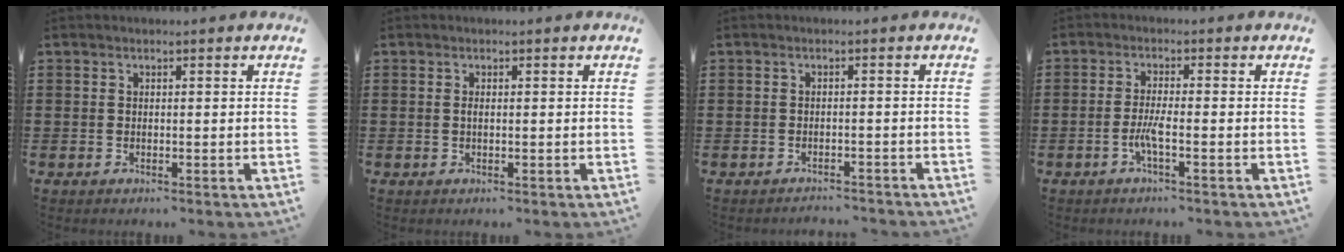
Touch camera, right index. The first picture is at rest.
{"total": 0.6, "force": [0.0, 0.1, 0.6], "torque": [-0.014, -0.003, 0.001]}
{"total": 1.6, "force": [-1.6, 0.1, -0.1], "torque": [-0.005, 0.001, -0.035]}
{"total": 2.9, "force": [-1.4, 0.2, 2.5], "torque": [-0.059, -0.005, -0.030]}